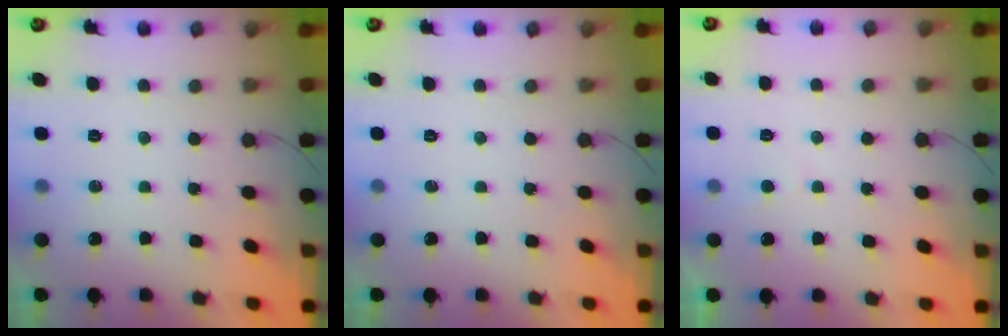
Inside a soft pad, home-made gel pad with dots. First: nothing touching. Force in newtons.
{"total": 0.0}
{"total": 2.6, "press": 2.6, "slide": 0.2}